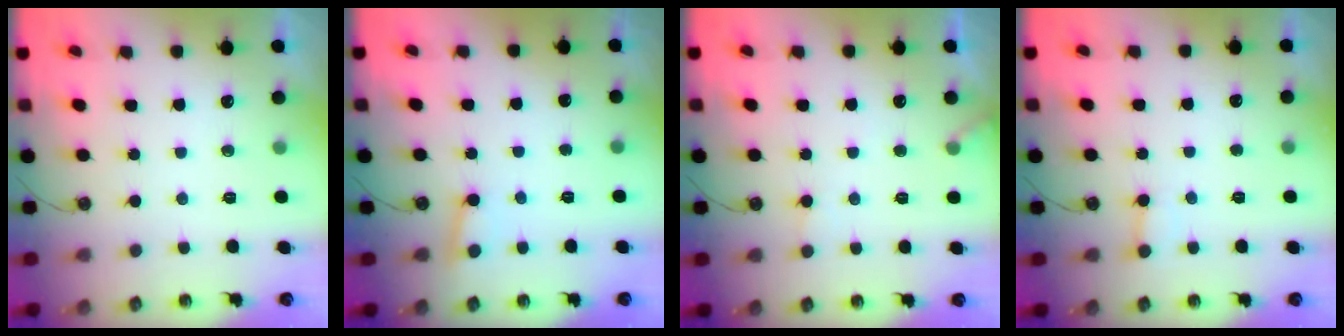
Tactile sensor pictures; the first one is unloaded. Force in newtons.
{"total": 2.9, "press": 2.9, "slide": 0.3}
{"total": 8.1, "press": 8.0, "slide": 0.5}
{"total": 3.1, "press": 3.1, "slide": 0.6}